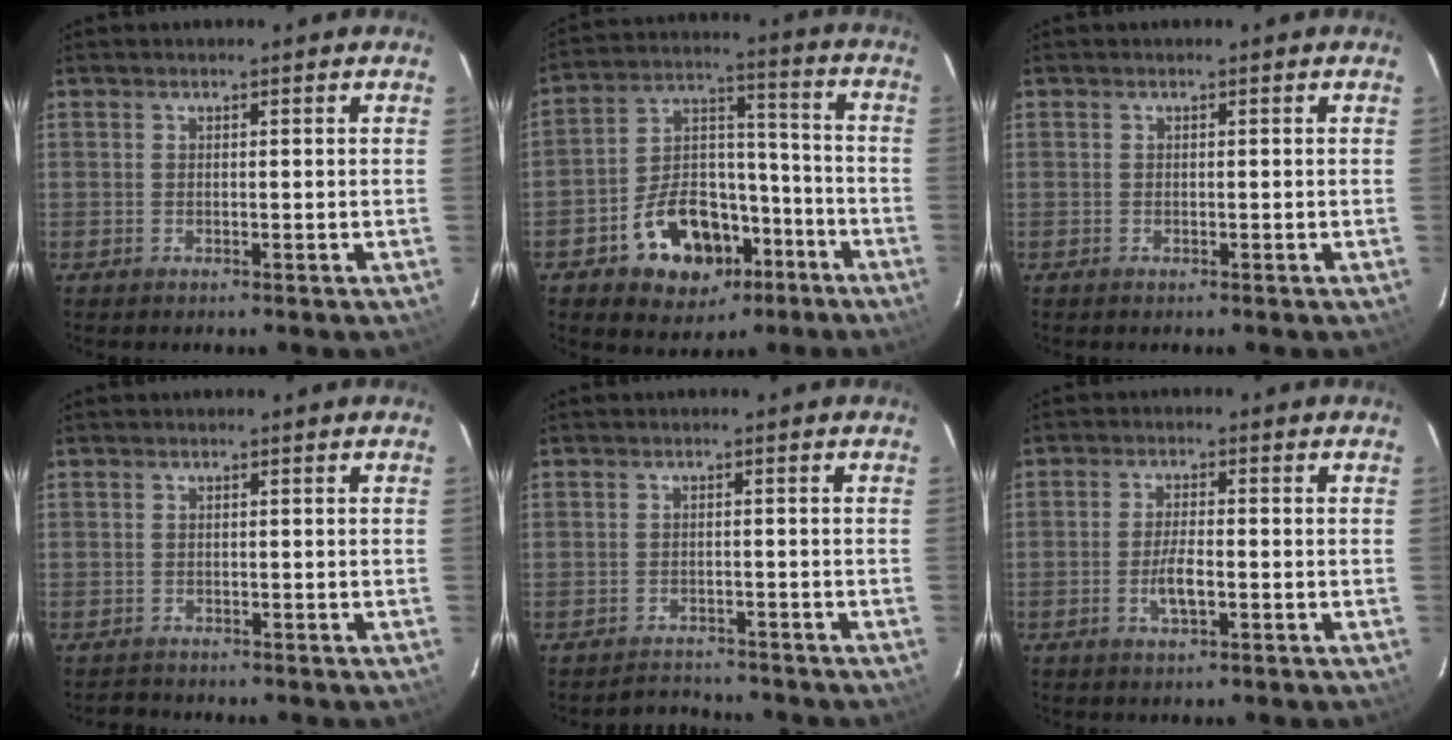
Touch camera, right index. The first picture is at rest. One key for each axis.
{"total": 15.8, "fx": -8.3, "fy": 10.6, "fz": 8.3, "tx": -0.161, "ty": 0.045, "tz": -0.112}
{"total": 0.0}
{"total": 1.7, "fx": -1.5, "fy": 0.9, "fz": -0.3, "tx": 0.002, "ty": 0.006, "tz": -0.025}
{"total": 3.8, "fx": -3.3, "fy": 1.8, "fz": -0.4, "tx": 0.001, "ty": 0.018, "tz": -0.055}
{"total": 4.4, "fx": -1.5, "fy": 1.2, "fz": 3.9, "tx": -0.079, "ty": 0.000, "tz": -0.024}